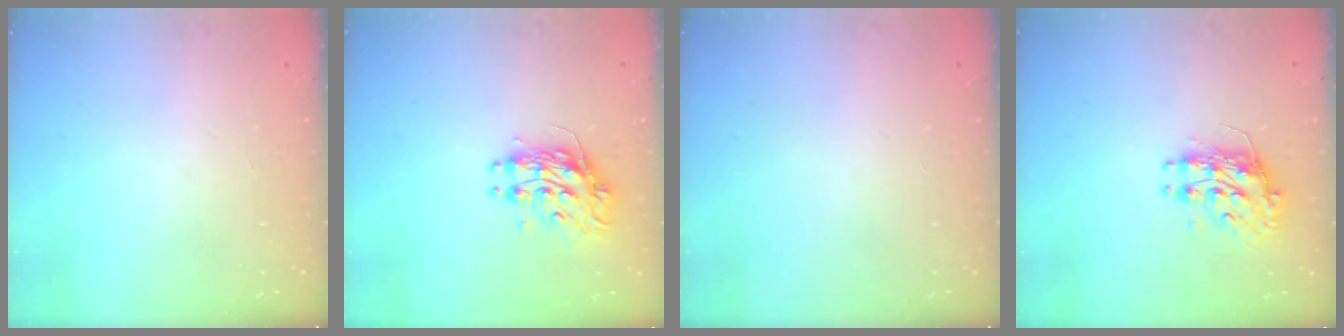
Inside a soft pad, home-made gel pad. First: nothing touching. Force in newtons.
{"total": 10.1, "press": 10.0, "slide": 0.9}
{"total": 0.0}
{"total": 9.2, "press": 9.2, "slide": 0.9}